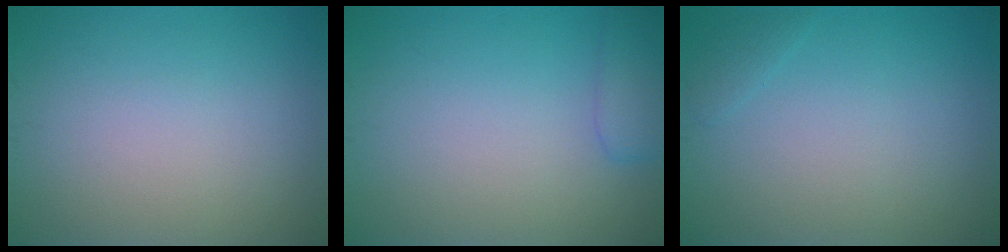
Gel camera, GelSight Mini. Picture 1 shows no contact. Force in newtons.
{"total": 2.3, "press": 2.3, "slide": 0.2}
{"total": 0.7, "press": 0.7, "slide": 0.0}